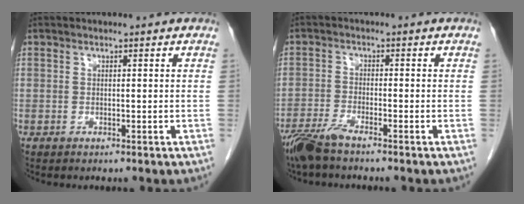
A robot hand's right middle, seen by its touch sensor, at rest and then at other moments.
{"total": 4.6, "force": [-3.8, 0.4, 2.6], "torque": [-0.059, -0.014, -0.078]}